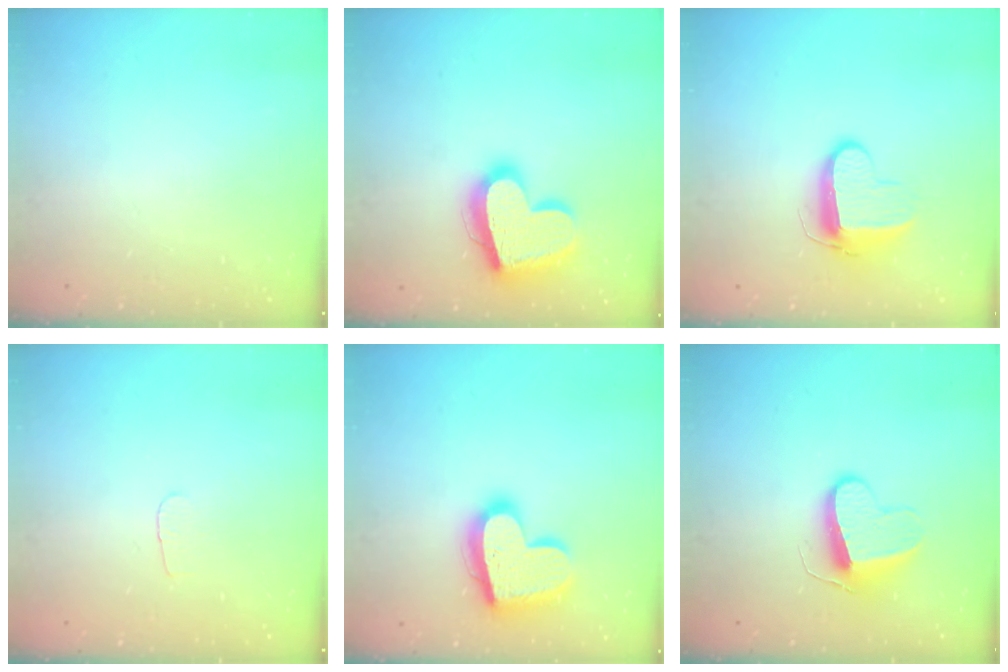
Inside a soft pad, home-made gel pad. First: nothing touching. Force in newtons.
{"total": 20.5, "press": 20.4, "slide": 1.7}
{"total": 9.6, "press": 9.6, "slide": 0.8}
{"total": 2.9, "press": 2.8, "slide": 0.3}
{"total": 20.1, "press": 20.0, "slide": 1.7}
{"total": 10.0, "press": 10.0, "slide": 0.6}